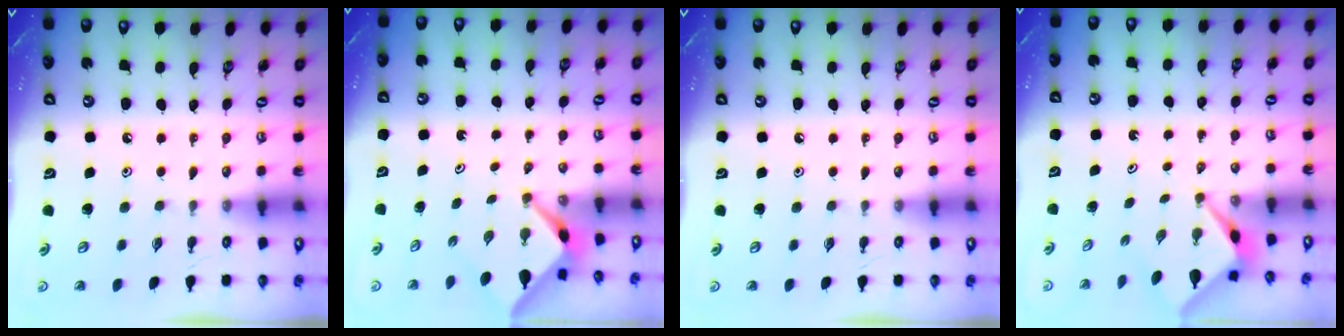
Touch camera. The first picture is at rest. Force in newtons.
{"total": 3.1, "press": 3.1, "slide": 0.3}
{"total": 0.0}
{"total": 2.7, "press": 2.7, "slide": 0.2}